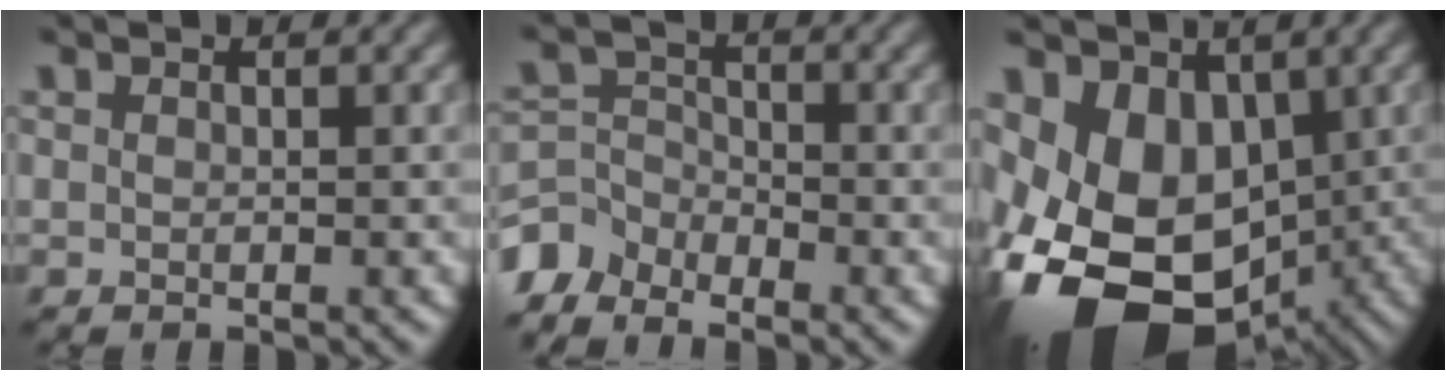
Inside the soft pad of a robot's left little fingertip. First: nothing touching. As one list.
[{"total": 4.4, "force": [-3.9, 1.9, 0.4], "torque": [0.004, 0.004, -0.088]}, {"total": 15.8, "force": [-4.9, 10.8, 10.4], "torque": [-0.187, -0.029, -0.072]}]